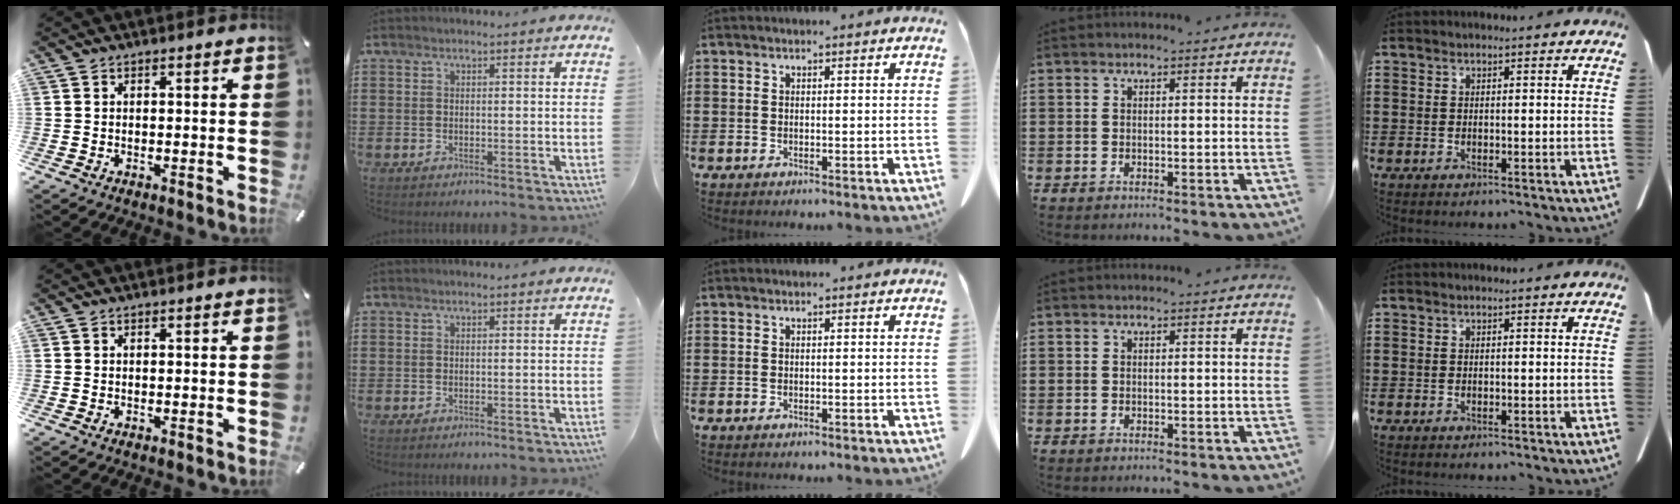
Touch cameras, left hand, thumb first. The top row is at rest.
{}